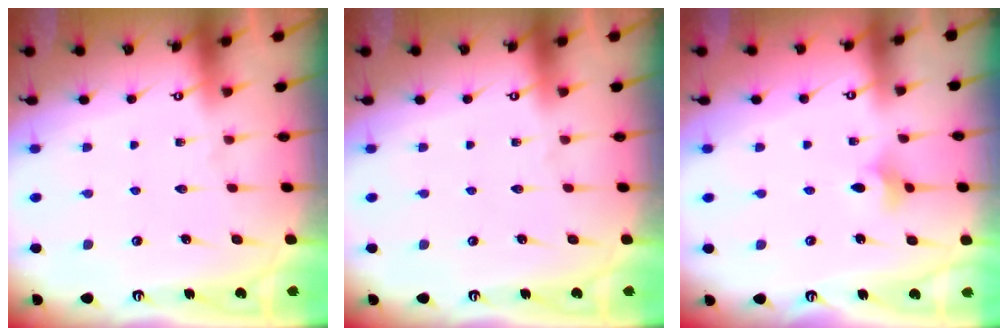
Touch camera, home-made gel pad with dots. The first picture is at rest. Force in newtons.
{"total": 0.0}
{"total": 3.3, "press": 3.2, "slide": 0.8}